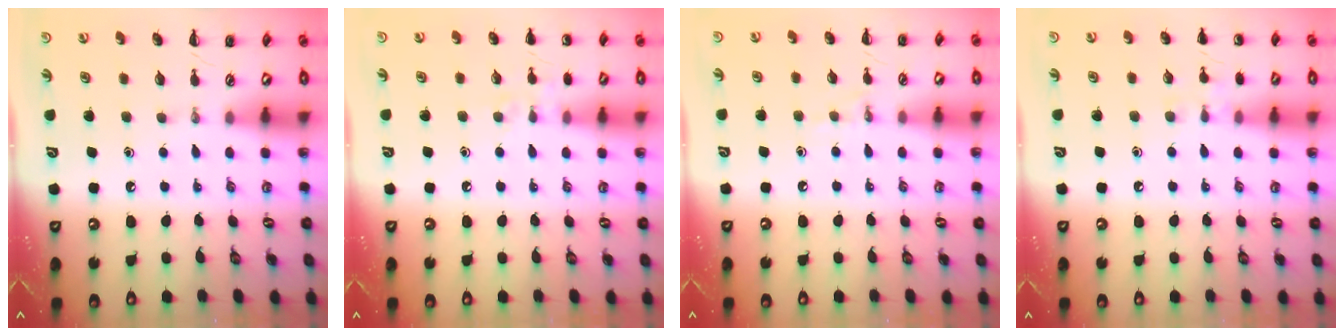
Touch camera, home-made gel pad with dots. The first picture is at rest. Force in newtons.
{"total": 5.9, "press": 5.8, "slide": 1.4}
{"total": 5.0, "press": 4.8, "slide": 1.4}
{"total": 6.3, "press": 6.0, "slide": 2.1}